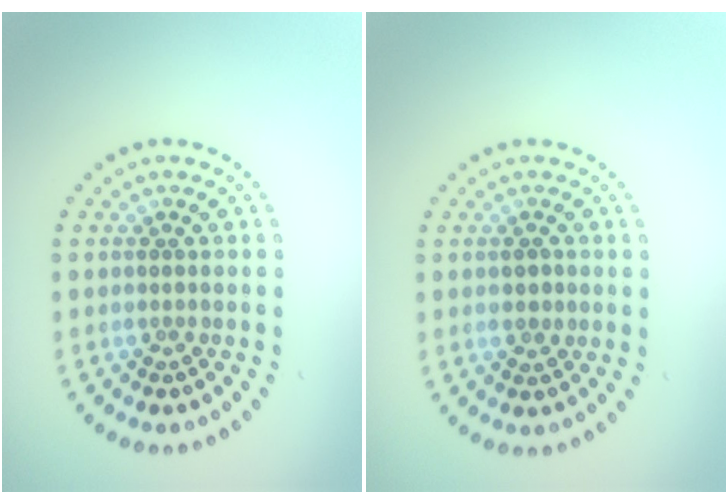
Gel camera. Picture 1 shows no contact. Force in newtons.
{"total": 0.8, "press": 0.8, "slide": 0.3}